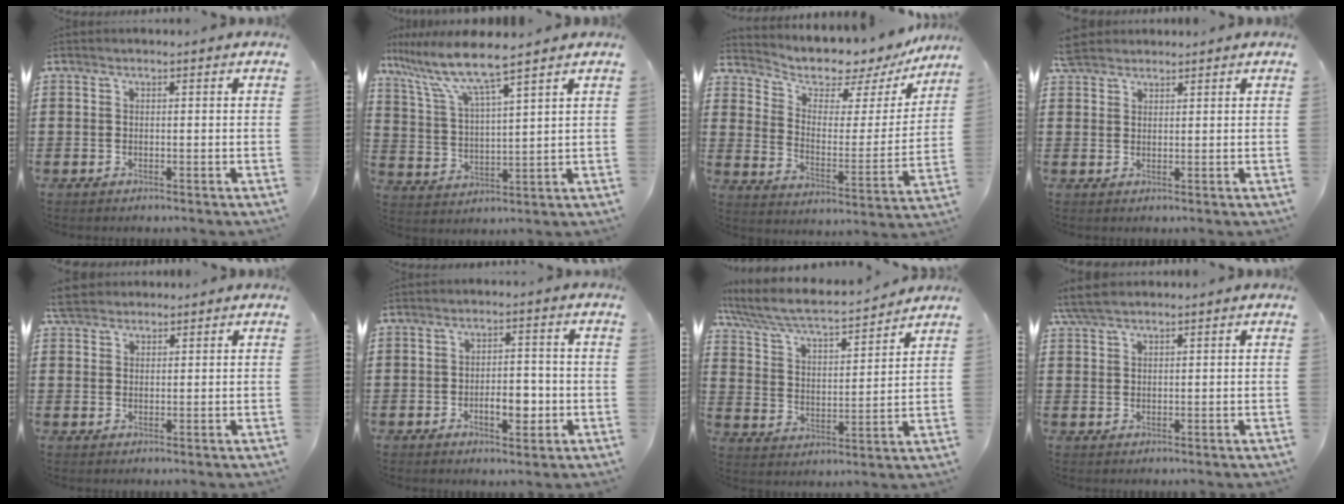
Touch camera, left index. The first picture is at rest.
{"total": 7.6, "force": [6.4, 0.0, 4.1], "torque": [-0.107, -0.036, 0.107]}
{"total": 5.8, "force": [5.3, 2.1, 1.1], "torque": [-0.040, -0.049, 0.083]}
{"total": 2.8, "force": [2.6, 1.1, 0.4], "torque": [-0.016, 0.004, 0.052]}
{"total": 3.2, "force": [2.8, 1.4, 0.7], "torque": [-0.025, 0.005, 0.055]}
{"total": 5.0, "force": [-1.5, 2.5, 4.1], "torque": [-0.064, 0.005, -0.028]}
{"total": 6.2, "force": [5.5, 0.8, 2.8], "torque": [-0.078, -0.035, 0.089]}
{"total": 4.1, "force": [3.1, 1.2, 2.3], "torque": [-0.061, 0.001, 0.057]}